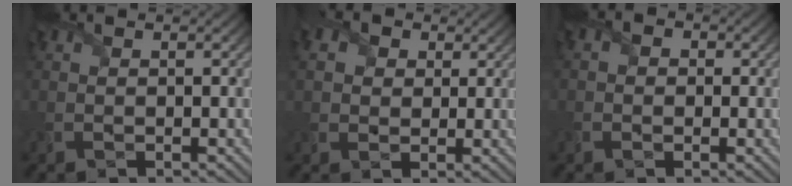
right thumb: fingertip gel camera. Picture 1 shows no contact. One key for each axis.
{"total": 5.3, "fx": 2.1, "fy": 4.2, "fz": 2.4, "tx": -0.101, "ty": 0.007, "tz": 0.033}
{"total": 1.7, "fx": -0.3, "fy": 1.5, "fz": 0.6, "tx": -0.012, "ty": 0.004, "tz": -0.014}